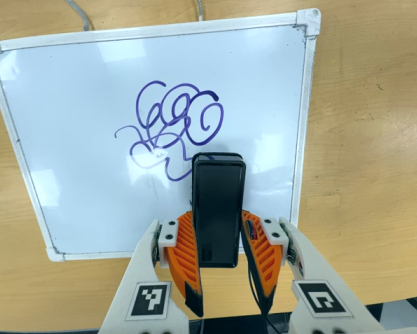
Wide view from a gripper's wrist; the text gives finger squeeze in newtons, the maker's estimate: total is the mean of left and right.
{"total": 5.0, "left": 3.3, "right": 6.8}